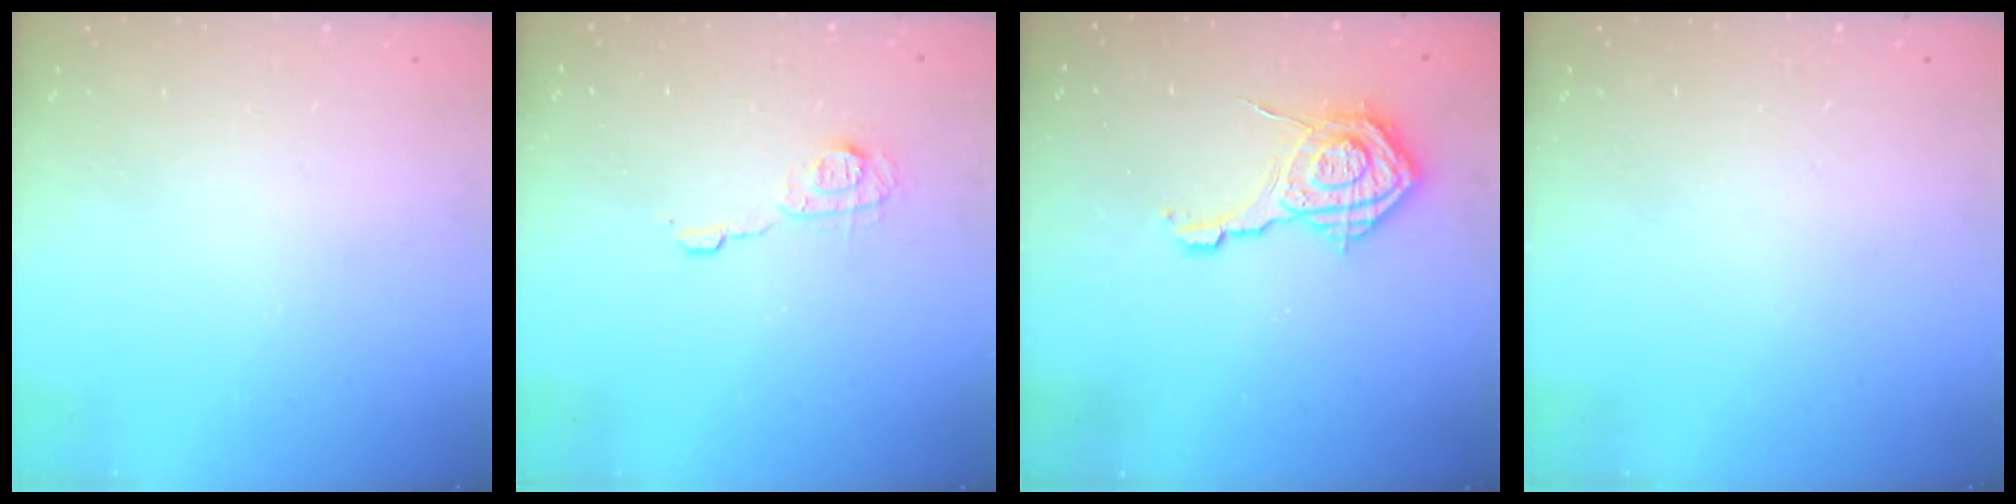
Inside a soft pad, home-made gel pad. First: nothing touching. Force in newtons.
{"total": 6.8, "press": 6.8, "slide": 0.2}
{"total": 13.6, "press": 13.5, "slide": 1.4}
{"total": 0.0}